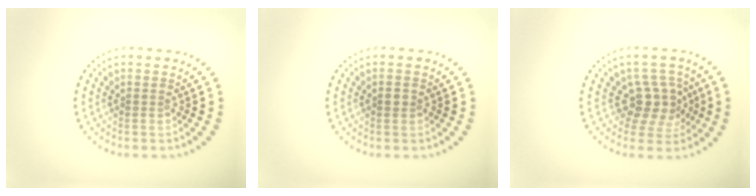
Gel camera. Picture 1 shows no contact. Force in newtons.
{"total": 0.9, "press": 0.9, "slide": 0.1}
{"total": 3.6, "press": 3.2, "slide": 1.7}